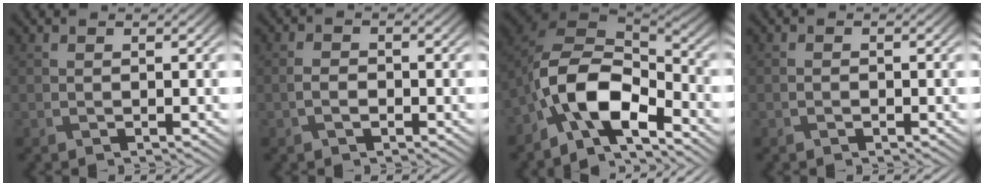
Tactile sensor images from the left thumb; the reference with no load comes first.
{"total": 2.0, "force": [-0.6, 1.2, 1.4], "torque": [-0.035, 0.001, -0.012]}
{"total": 11.3, "force": [-6.1, 5.3, 7.9], "torque": [-0.145, -0.008, -0.129]}
{"total": 0.7, "force": [-0.3, 0.4, 0.4], "torque": [-0.008, 0.000, -0.004]}